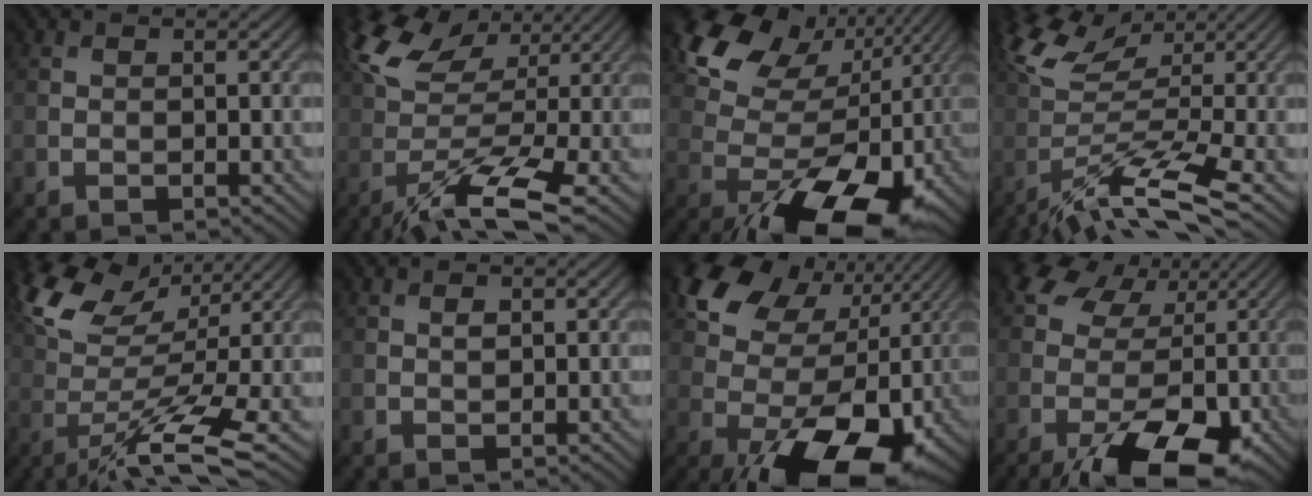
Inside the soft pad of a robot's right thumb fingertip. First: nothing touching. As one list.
[{"total": 12.7, "force": [1.1, 5.5, 11.4], "torque": [-0.232, 0.003, 0.022]}, {"total": 17.8, "force": [1.7, 11.3, 13.6], "torque": [-0.196, 0.007, 0.062]}, {"total": 11.6, "force": [-2.2, 4.1, 10.6], "torque": [-0.216, 0.010, -0.031]}, {"total": 11.9, "force": [3.9, 4.3, 10.4], "torque": [-0.208, -0.002, 0.074]}, {"total": 0.6, "force": [0.1, 0.5, 0.4], "torque": [-0.006, -0.003, 0.004]}, {"total": 18.6, "force": [0.8, 12.1, 14.0], "torque": [-0.209, 0.000, 0.043]}, {"total": 15.3, "force": [-3.4, 9.6, 11.5], "torque": [-0.194, -0.022, -0.030]}]